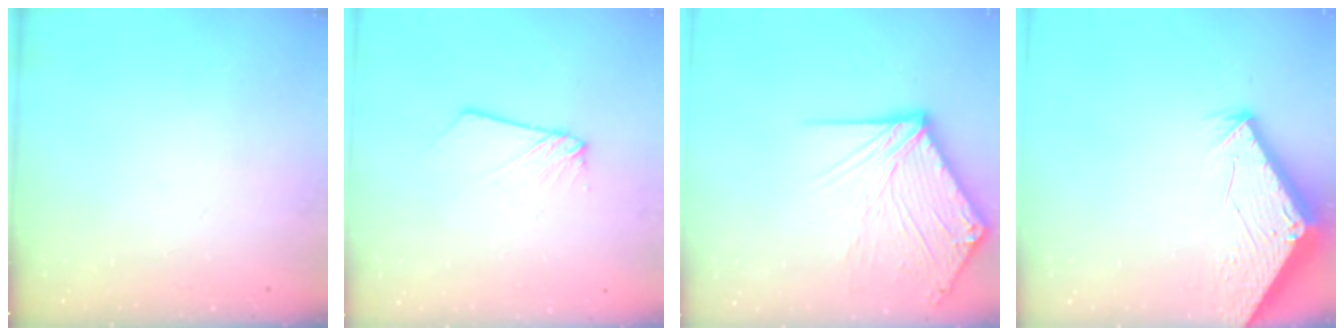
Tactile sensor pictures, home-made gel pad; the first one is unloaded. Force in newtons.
{"total": 2.0, "press": 2.0, "slide": 0.2}
{"total": 15.4, "press": 15.3, "slide": 1.8}
{"total": 2.9, "press": 2.9, "slide": 0.1}